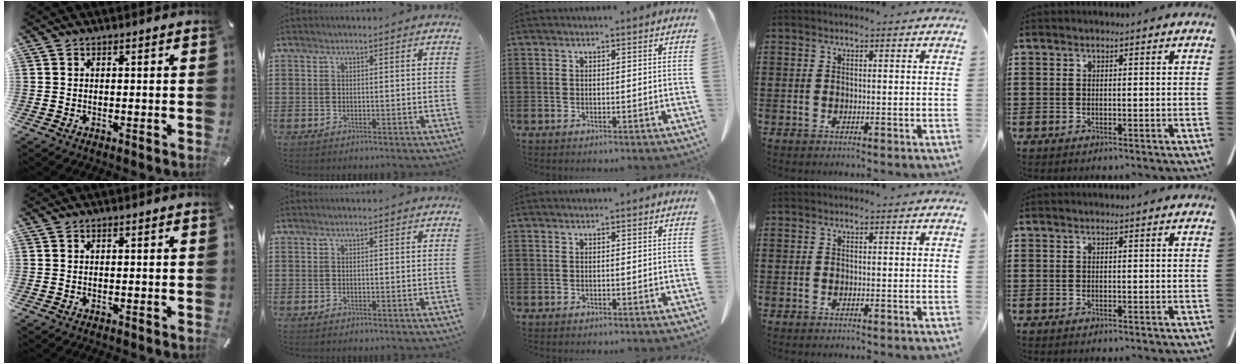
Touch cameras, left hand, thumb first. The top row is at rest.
{}